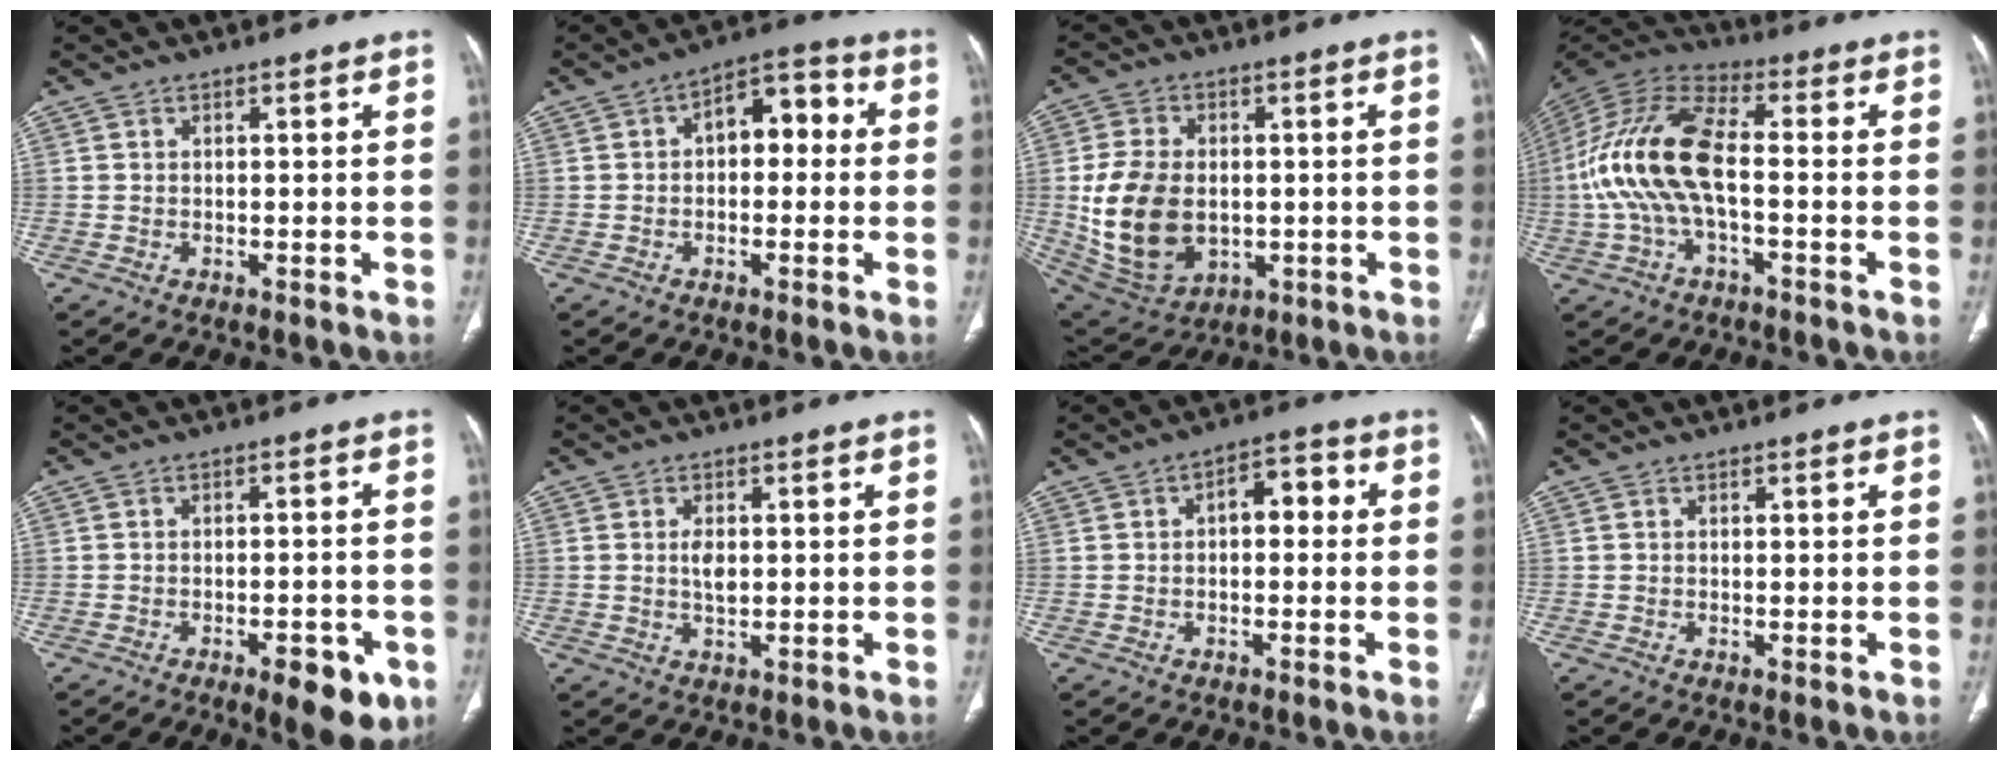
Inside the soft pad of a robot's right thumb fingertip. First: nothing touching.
{"total": 7.9, "force": [0.4, 4.9, 6.2], "torque": [-0.053, 0.028, -0.007]}
{"total": 16.4, "force": [-0.8, 11.4, 11.7], "torque": [-0.211, -0.004, 0.010]}
{"total": 16.4, "force": [-1.9, 7.3, 14.5], "torque": [-0.314, 0.038, -0.040]}
{"total": 8.8, "force": [-4.3, 3.3, 6.9], "torque": [-0.072, 0.008, -0.053]}
{"total": 2.9, "force": [0.3, 1.6, 2.4], "torque": [-0.043, -0.002, 0.006]}
{"total": 5.5, "force": [0.3, 3.2, 4.4], "torque": [-0.037, 0.020, -0.006]}
{"total": 0.0}